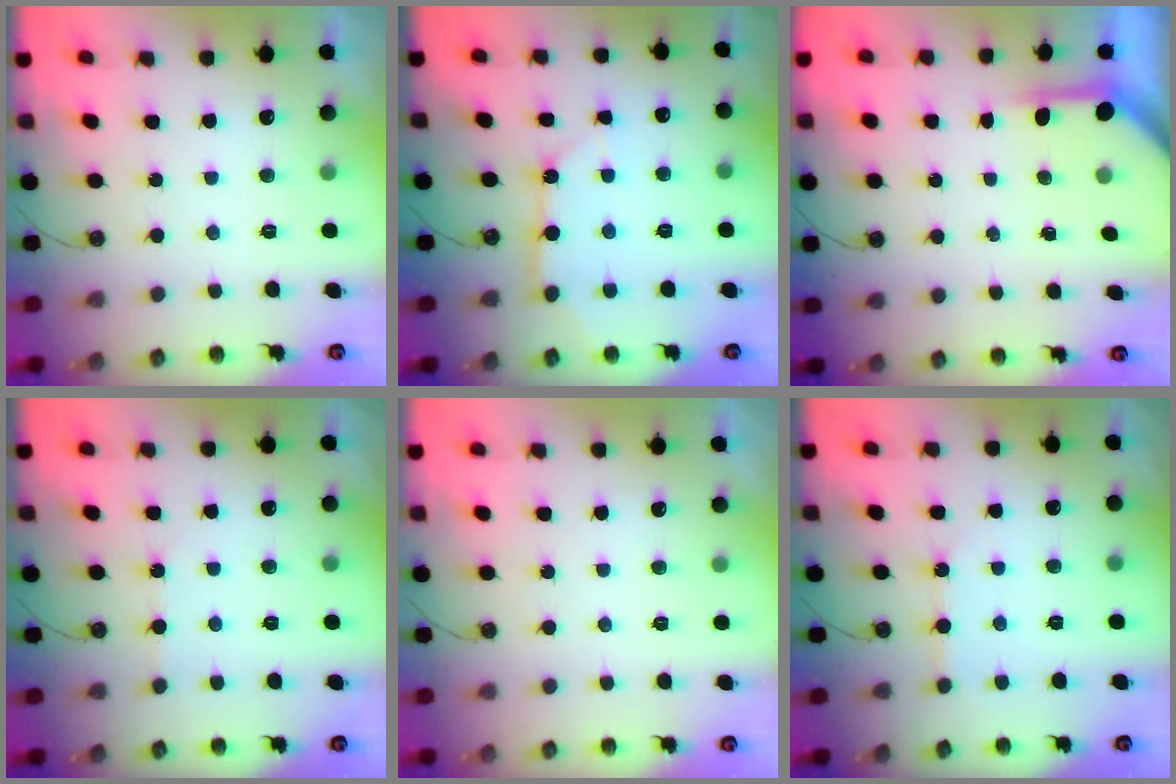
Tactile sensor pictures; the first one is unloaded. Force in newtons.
{"total": 7.6, "press": 7.6, "slide": 0.6}
{"total": 3.9, "press": 3.9, "slide": 0.3}
{"total": 1.3, "press": 1.2, "slide": 0.3}
{"total": 0.8, "press": 0.5, "slide": 0.6}
{"total": 3.5, "press": 3.5, "slide": 0.4}